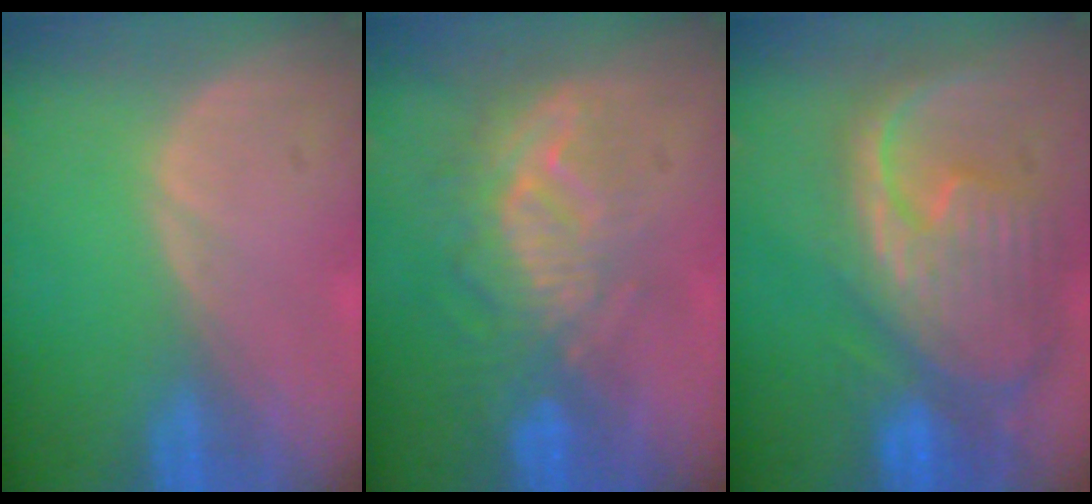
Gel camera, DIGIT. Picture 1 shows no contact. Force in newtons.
{"total": 9.5, "press": 8.3, "slide": 4.7}
{"total": 12.5, "press": 10.6, "slide": 6.5}